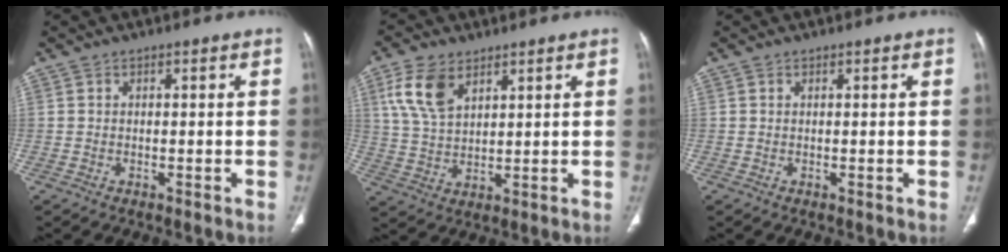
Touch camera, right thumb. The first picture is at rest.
{"total": 8.9, "force": [4.5, 5.1, 5.8], "torque": [-0.111, -0.009, 0.095]}
{"total": 0.0}